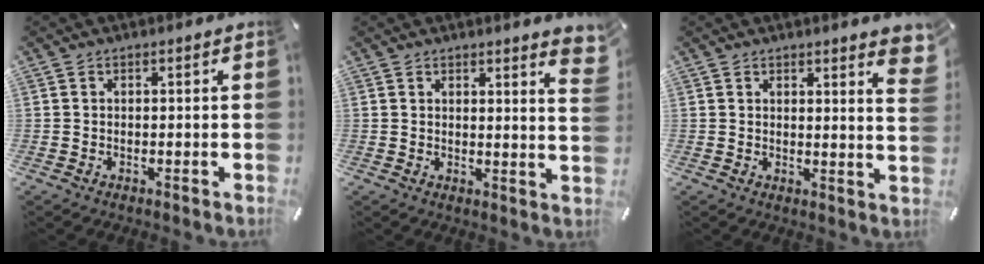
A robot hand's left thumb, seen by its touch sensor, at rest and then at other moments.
{"total": 3.9, "force": [3.0, 0.6, 2.4], "torque": [-0.032, -0.017, 0.048]}
{"total": 4.1, "force": [3.1, 0.7, 2.7], "torque": [-0.036, -0.019, 0.050]}